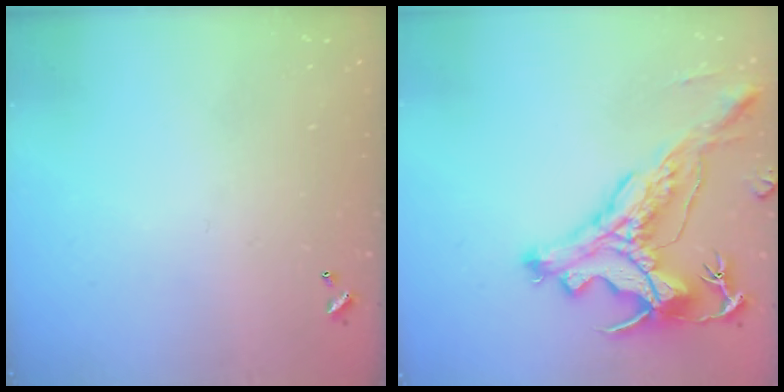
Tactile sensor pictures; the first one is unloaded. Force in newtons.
{"total": 4.0, "press": 3.8, "slide": 1.3}